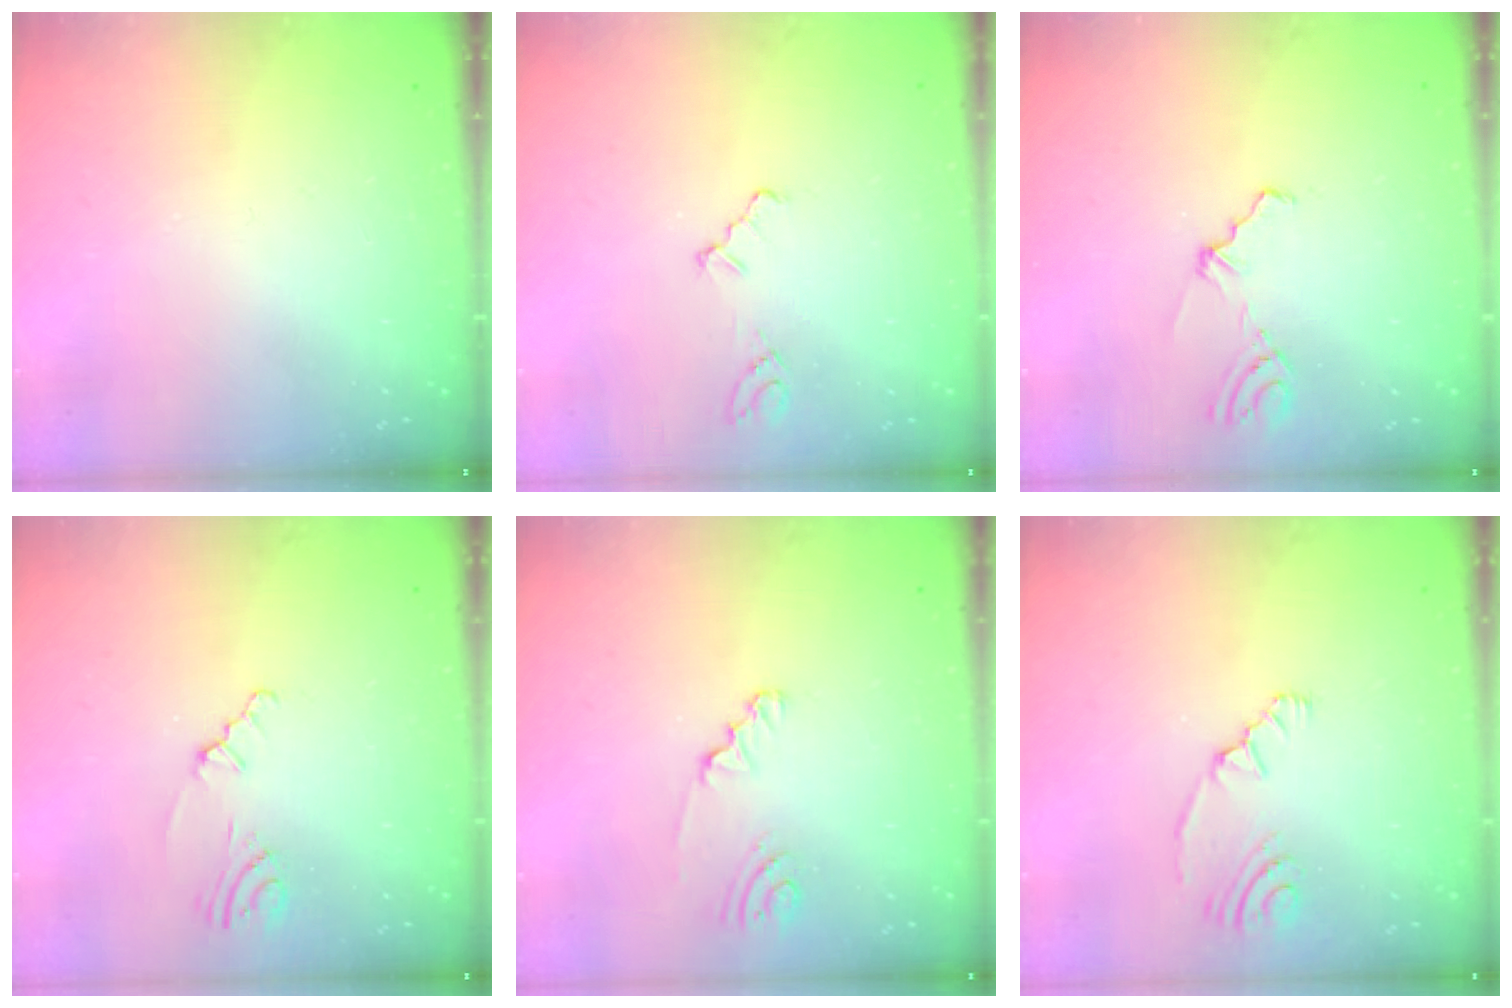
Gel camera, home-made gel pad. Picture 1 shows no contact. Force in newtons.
{"total": 2.4, "press": 2.3, "slide": 0.4}
{"total": 2.9, "press": 2.8, "slide": 0.8}
{"total": 1.4, "press": 1.3, "slide": 0.4}
{"total": 1.5, "press": 1.5, "slide": 0.1}
{"total": 4.9, "press": 1.9, "slide": 4.6}